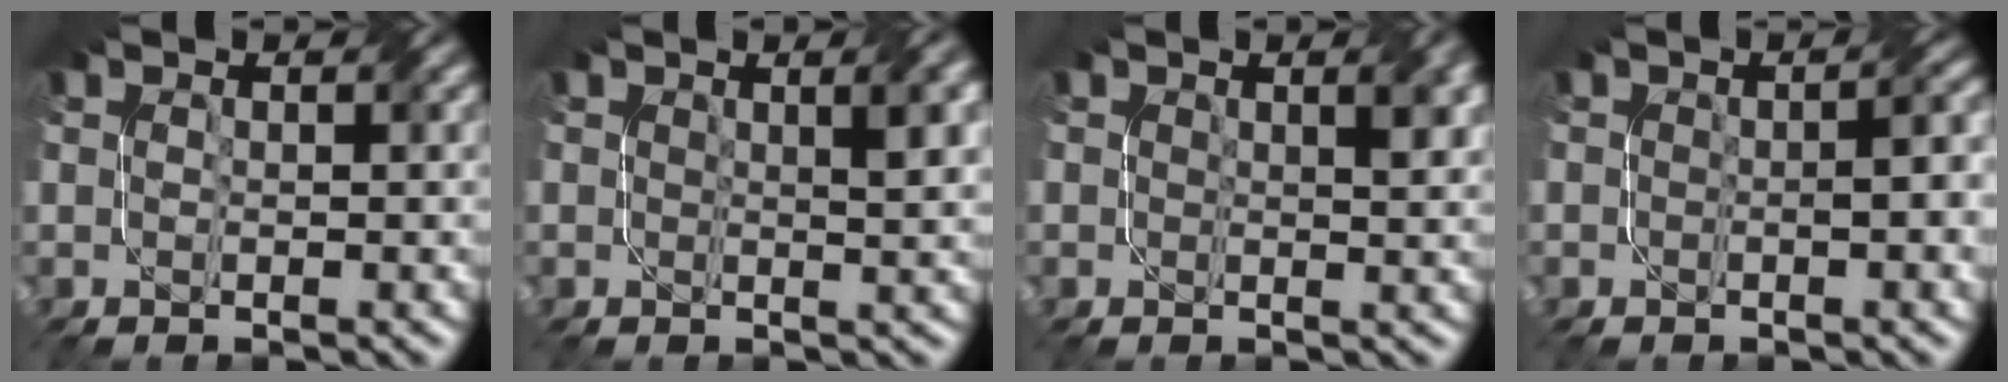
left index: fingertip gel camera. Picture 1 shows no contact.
{"total": 2.3, "force": [0.7, 0.6, 2.1], "torque": [-0.016, 0.007, 0.011]}
{"total": 1.6, "force": [0.5, 0.6, 1.4], "torque": [-0.012, 0.003, 0.009]}
{"total": 2.1, "force": [-0.7, 0.7, 1.9], "torque": [-0.025, 0.006, -0.008]}